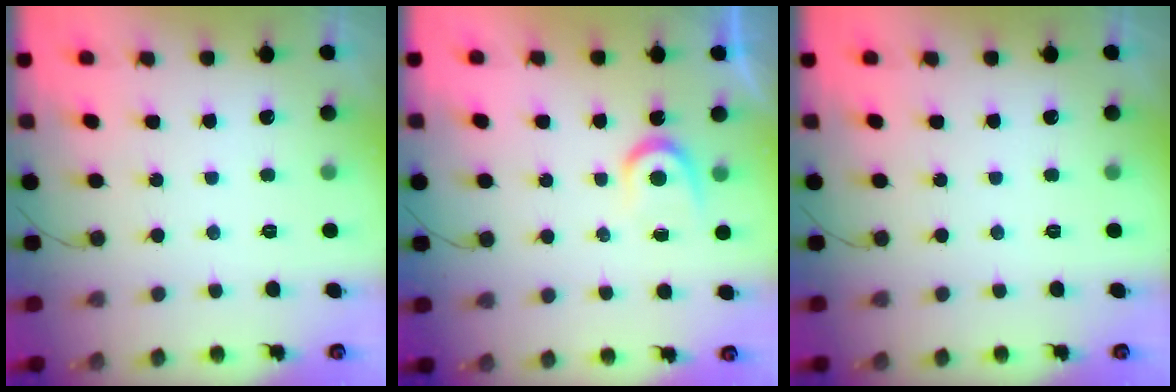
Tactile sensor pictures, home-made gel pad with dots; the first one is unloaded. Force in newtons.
{"total": 4.4, "press": 4.3, "slide": 0.5}
{"total": 0.0}